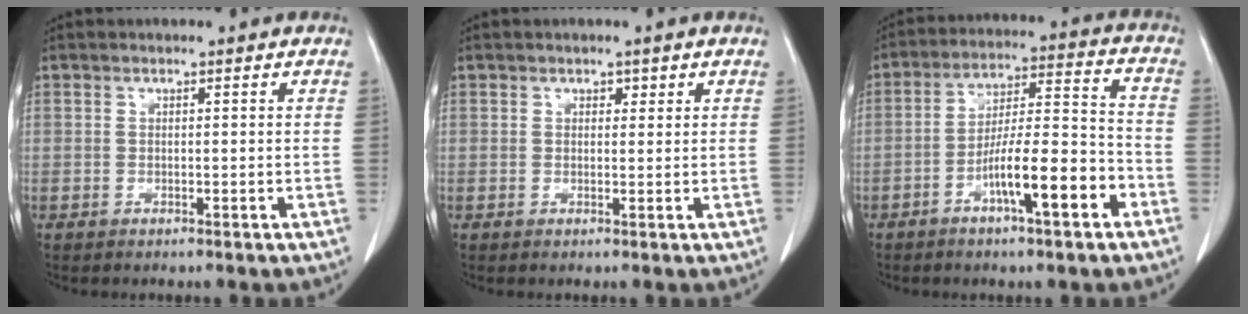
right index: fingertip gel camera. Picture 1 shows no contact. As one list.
[{"total": 1.7, "force": [0.8, 1.2, 0.8], "torque": [-0.019, 0.009, 0.016]}, {"total": 12.8, "force": [-5.8, 1.8, 11.2], "torque": [-0.190, 0.014, -0.095]}]